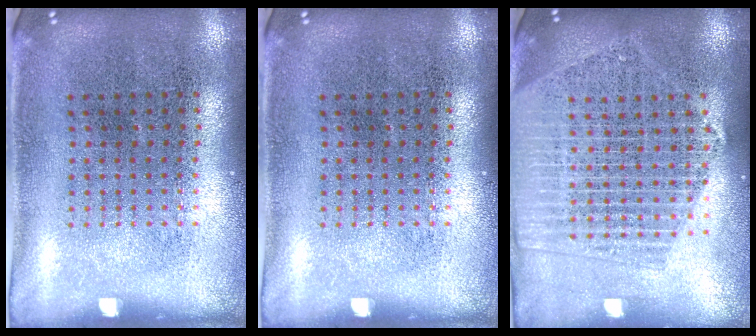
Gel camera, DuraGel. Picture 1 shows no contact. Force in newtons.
{"total": 0.0}
{"total": 2.1, "press": 2.0, "slide": 0.9}